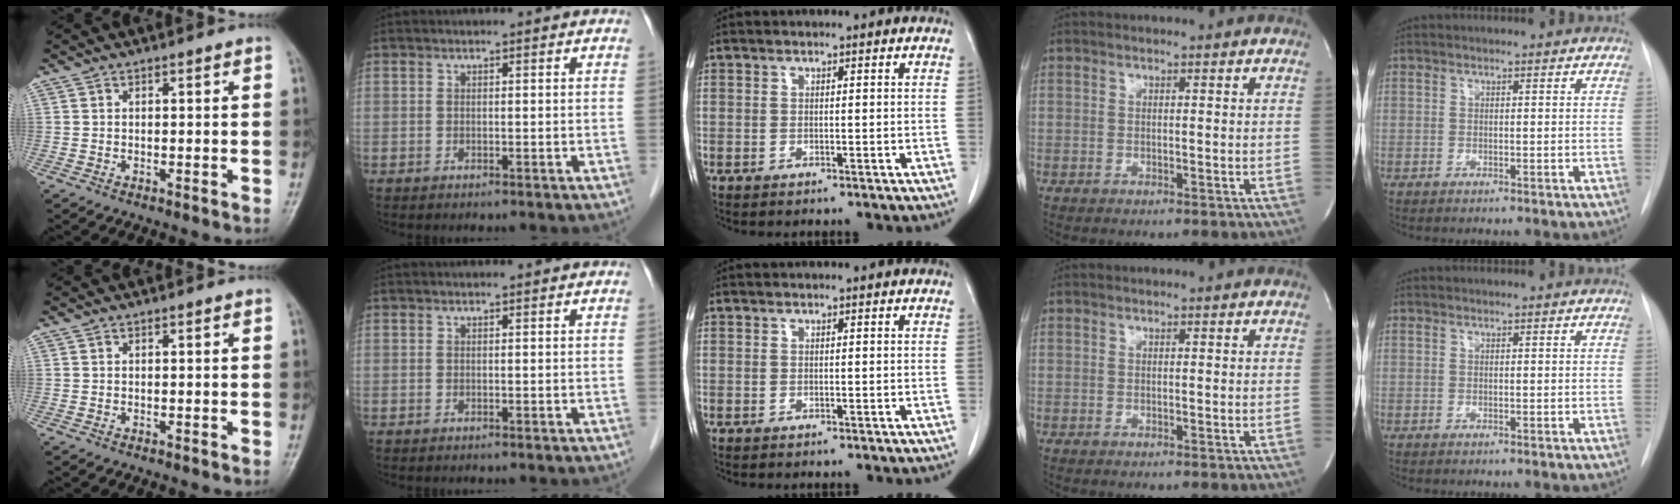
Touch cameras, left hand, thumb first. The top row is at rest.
{}